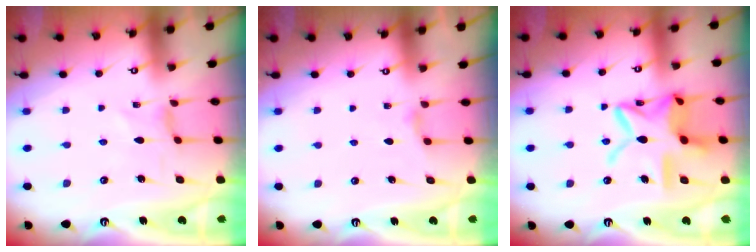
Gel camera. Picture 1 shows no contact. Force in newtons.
{"total": 2.3, "press": 2.3, "slide": 0.4}
{"total": 18.4, "press": 18.3, "slide": 1.5}